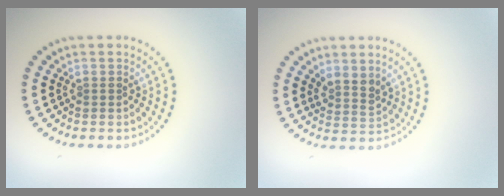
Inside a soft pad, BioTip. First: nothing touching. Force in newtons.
{"total": 2.1, "press": 1.7, "slide": 1.2}